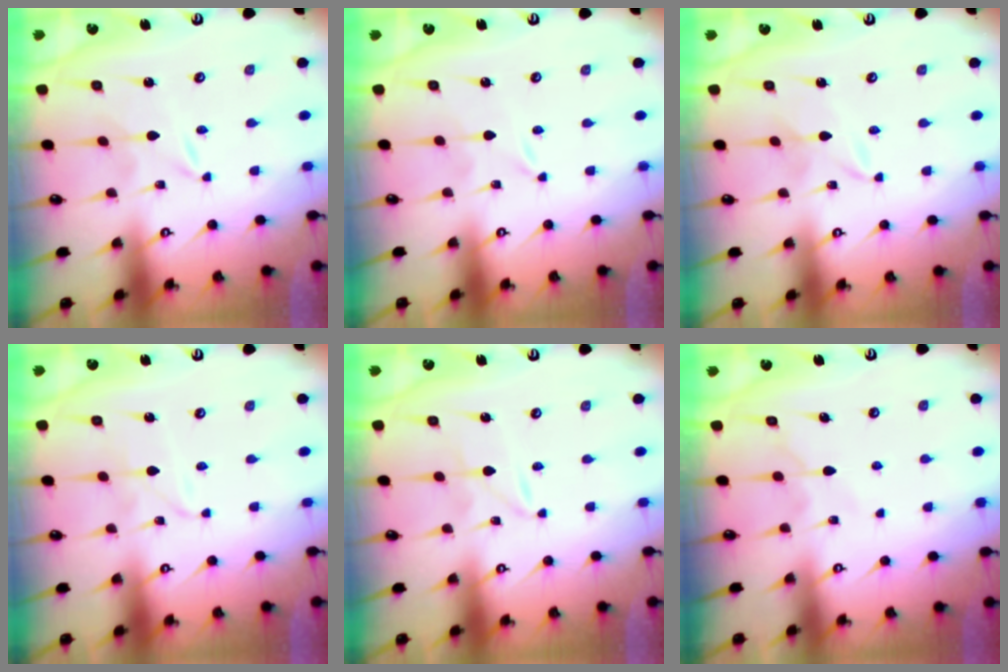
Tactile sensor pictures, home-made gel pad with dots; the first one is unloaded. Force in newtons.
{"total": 0.0}
{"total": 1.8, "press": 1.7, "slide": 0.2}
{"total": 2.6, "press": 2.5, "slide": 0.4}
{"total": 2.7, "press": 2.7, "slide": 0.2}
{"total": 6.9, "press": 6.8, "slide": 0.9}